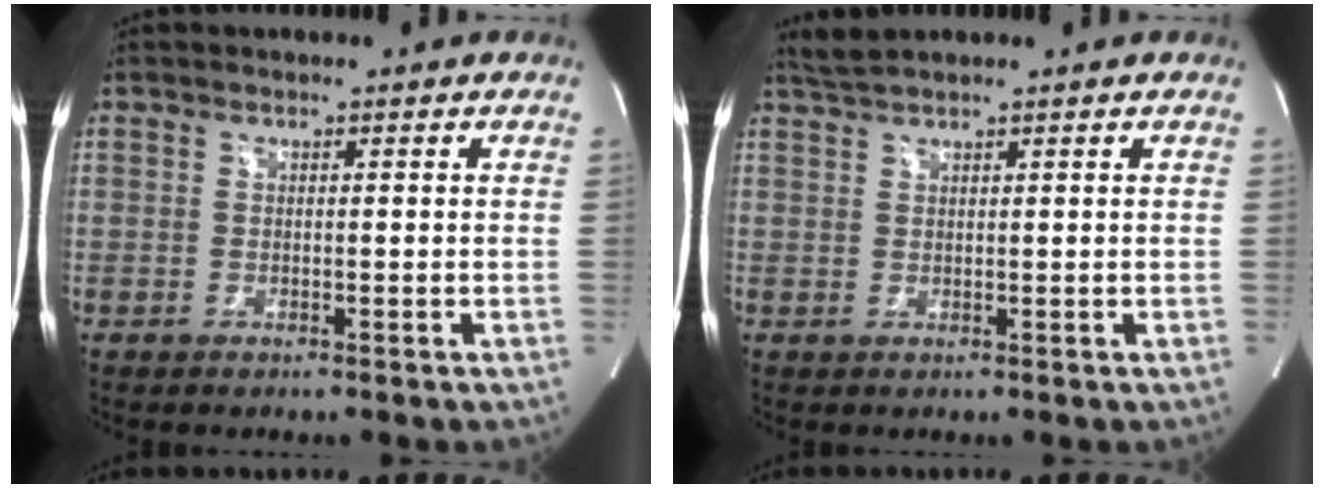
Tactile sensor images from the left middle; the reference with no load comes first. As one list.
[{"total": 2.1, "force": [2.0, -0.3, 0.7], "torque": [-0.020, 0.012, 0.043]}]